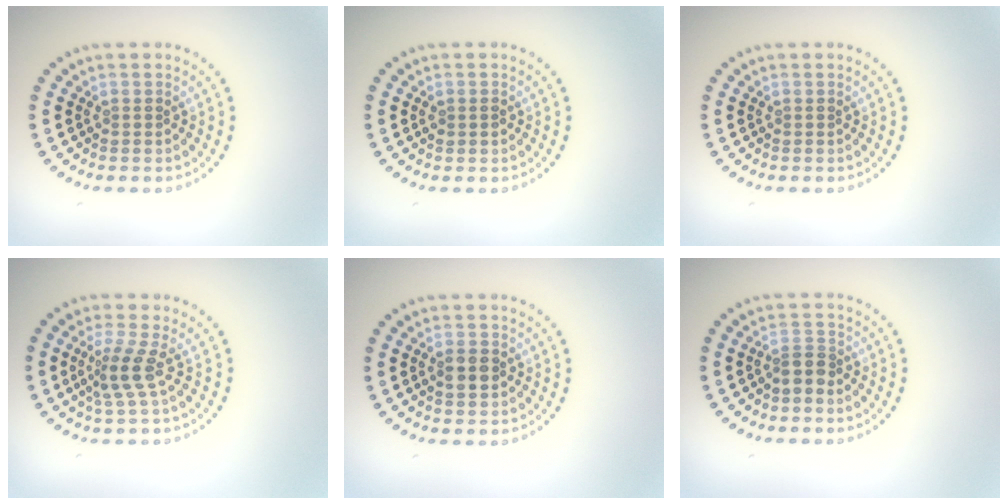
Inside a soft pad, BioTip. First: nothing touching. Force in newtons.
{"total": 0.8, "press": 0.7, "slide": 0.1}
{"total": 0.0}
{"total": 2.7, "press": 1.9, "slide": 1.9}
{"total": 1.9, "press": 1.9, "slide": 0.3}
{"total": 2.1, "press": 1.6, "slide": 1.3}